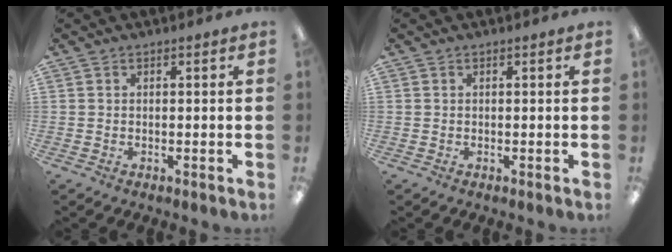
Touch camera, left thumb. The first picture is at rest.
{"total": 0.0}